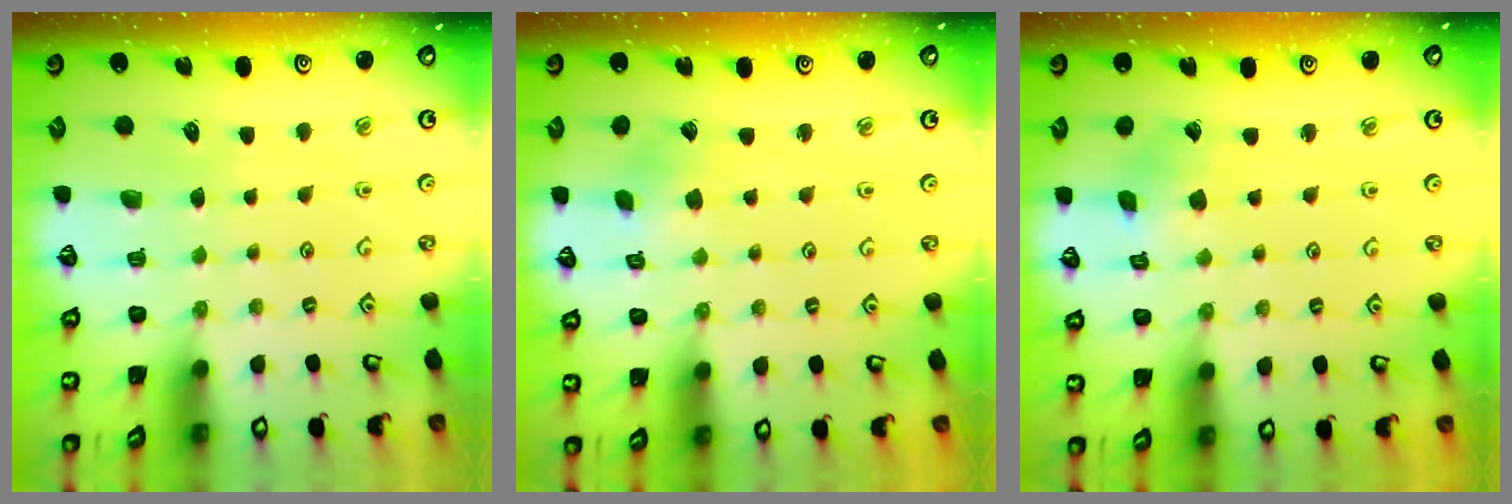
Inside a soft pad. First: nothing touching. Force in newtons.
{"total": 1.7, "press": 1.7, "slide": 0.2}
{"total": 2.7, "press": 2.7, "slide": 0.3}